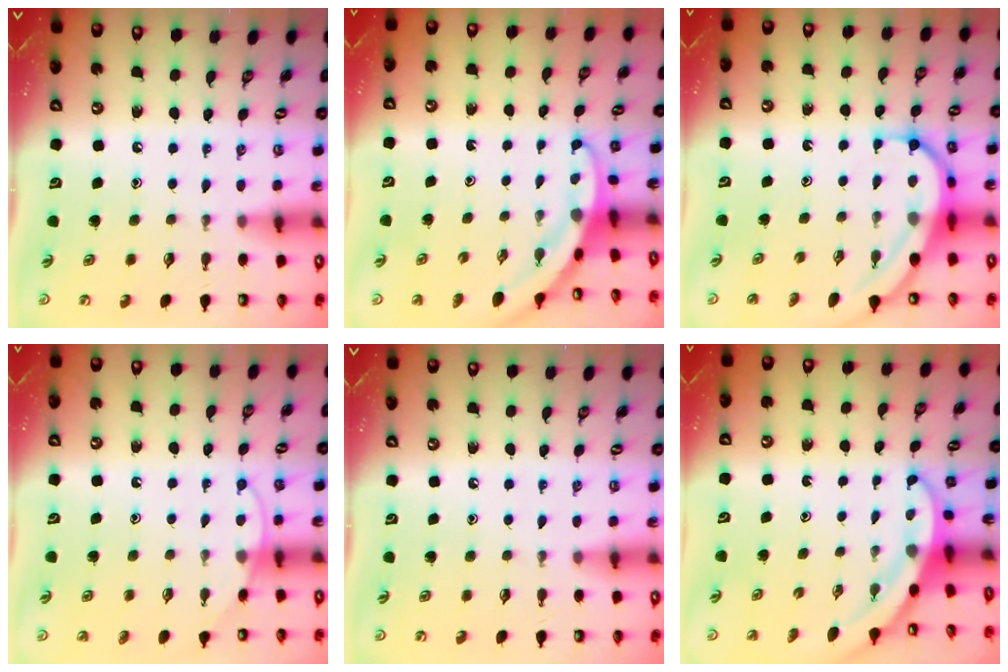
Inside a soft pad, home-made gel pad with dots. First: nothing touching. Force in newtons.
{"total": 2.9, "press": 2.9, "slide": 0.2}
{"total": 8.4, "press": 8.3, "slide": 0.7}
{"total": 6.2, "press": 6.1, "slide": 0.7}
{"total": 0.0}
{"total": 3.3, "press": 3.3, "slide": 0.1}